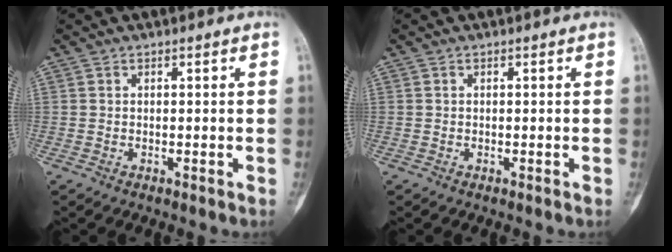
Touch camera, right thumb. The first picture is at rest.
{"total": 0.0}